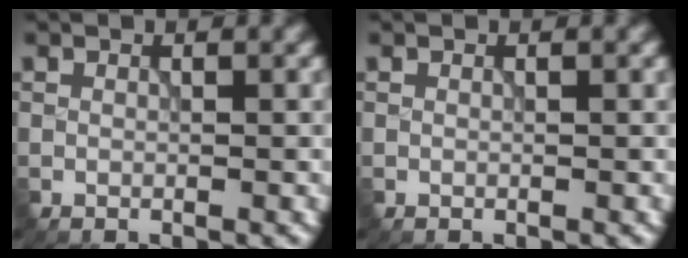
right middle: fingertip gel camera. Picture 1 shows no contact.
{"total": 0.0}